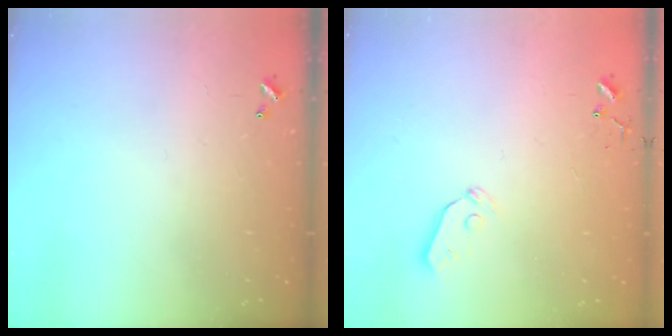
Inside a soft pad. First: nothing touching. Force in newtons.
{"total": 3.8, "press": 3.8, "slide": 0.3}